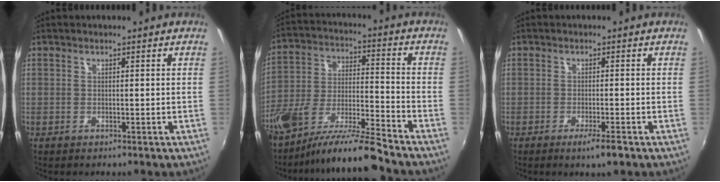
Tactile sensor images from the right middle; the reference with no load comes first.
{"total": 12.8, "force": [-10.6, 0.1, 7.1], "torque": [-0.142, -0.010, -0.196]}
{"total": 3.0, "force": [-1.9, 0.0, 2.3], "torque": [-0.045, -0.007, -0.033]}